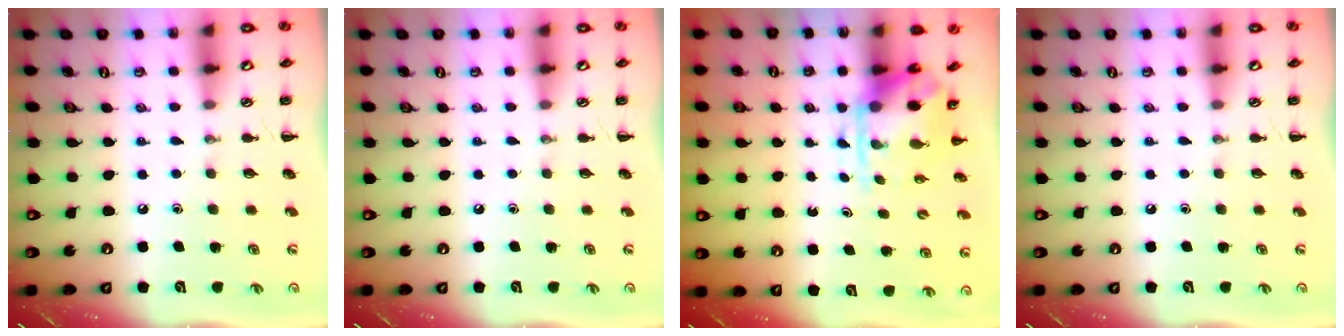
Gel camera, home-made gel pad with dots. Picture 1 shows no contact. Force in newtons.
{"total": 0.0}
{"total": 3.7, "press": 3.6, "slide": 0.9}
{"total": 0.0}